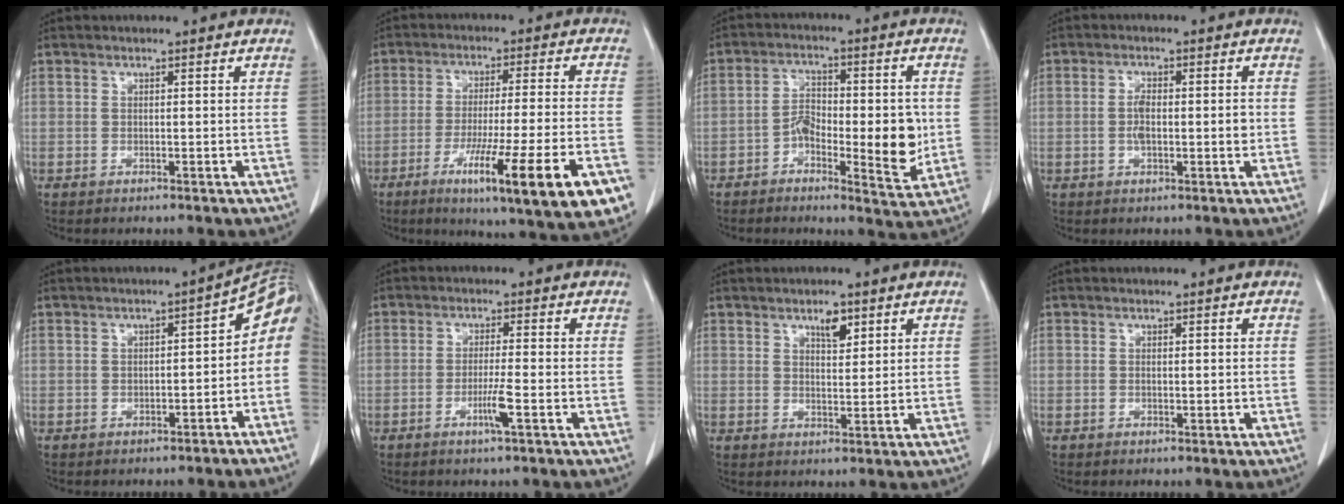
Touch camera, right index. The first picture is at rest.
{"total": 19.5, "force": [-9.5, 0.7, 17.0], "torque": [-0.198, -0.031, -0.142]}
{"total": 10.7, "force": [-2.1, 3.9, 9.7], "torque": [-0.142, 0.007, -0.031]}
{"total": 4.2, "force": [-0.3, 1.4, 3.9], "torque": [-0.080, 0.003, -0.006]}
{"total": 8.4, "force": [-2.8, 4.6, 6.4], "torque": [-0.067, 0.036, -0.039]}
{"total": 3.4, "force": [-1.6, -0.6, 3.0], "torque": [-0.059, -0.007, -0.033]}
{"total": 3.2, "force": [2.0, 1.2, 2.2], "torque": [-0.036, -0.002, 0.034]}
{"total": 0.0}